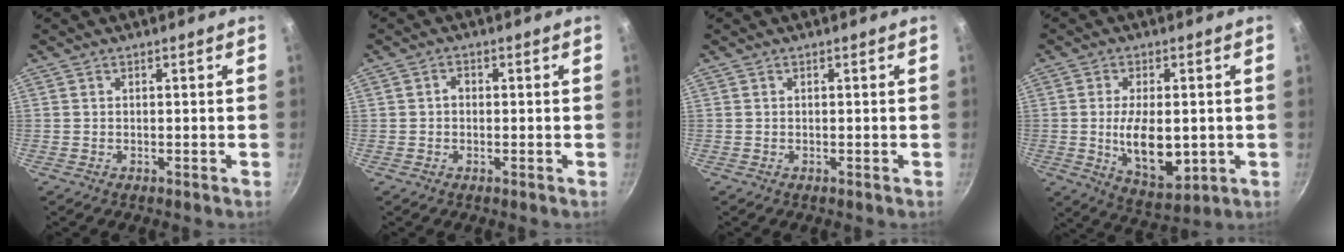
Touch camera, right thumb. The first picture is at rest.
{"total": 1.5, "force": [-0.1, 1.2, 0.8], "torque": [-0.010, 0.008, -0.005]}
{"total": 0.0}
{"total": 11.8, "force": [-0.9, 6.1, 10.0], "torque": [-0.157, -0.014, -0.001]}